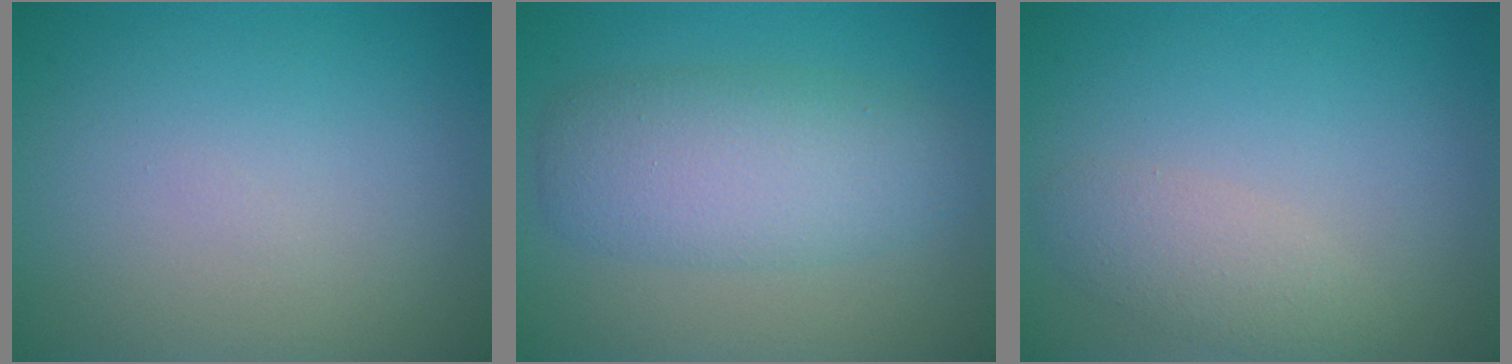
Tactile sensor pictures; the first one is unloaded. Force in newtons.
{"total": 5.6, "press": 5.6, "slide": 0.2}
{"total": 2.3, "press": 2.3, "slide": 0.2}